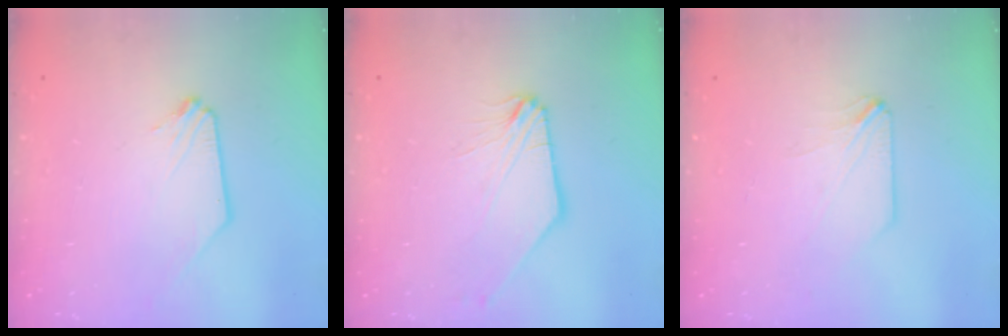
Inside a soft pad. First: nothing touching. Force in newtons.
{"total": 2.5, "press": 2.5, "slide": 0.5}
{"total": 0.0}